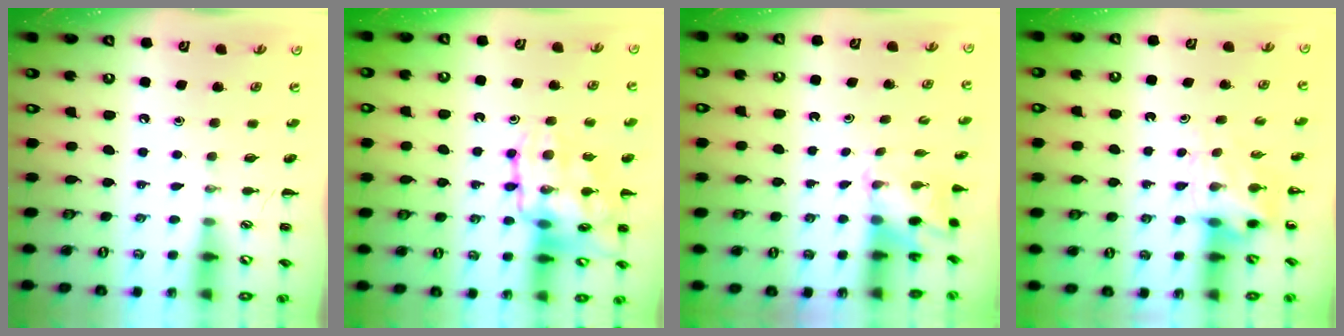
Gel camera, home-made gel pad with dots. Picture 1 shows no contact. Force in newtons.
{"total": 18.2, "press": 18.1, "slide": 2.1}
{"total": 2.2, "press": 2.1, "slide": 0.6}
{"total": 5.3, "press": 5.3, "slide": 0.3}